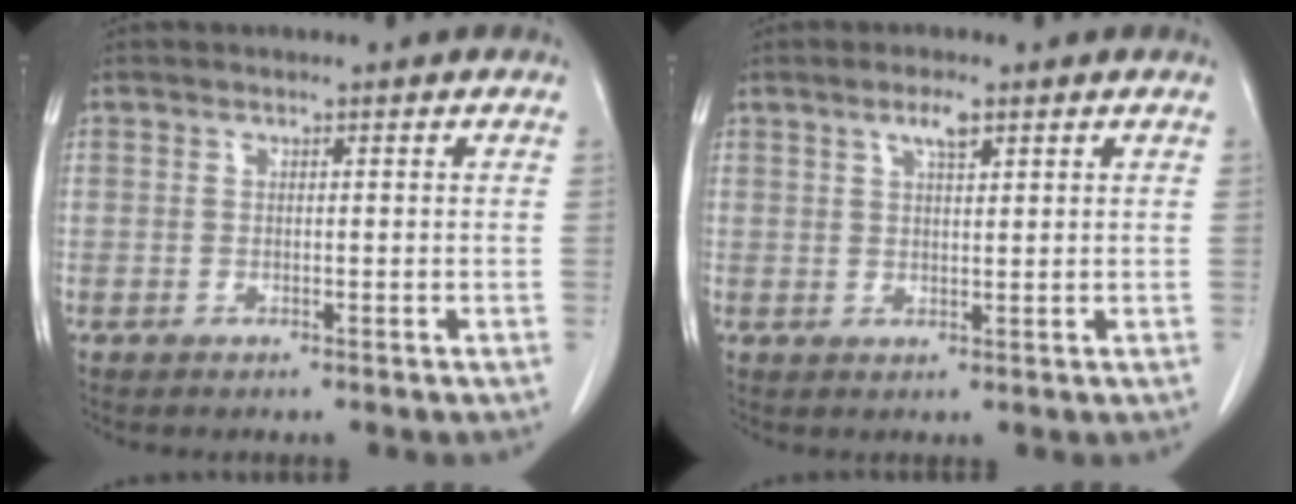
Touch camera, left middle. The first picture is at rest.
{"total": 2.9, "force": [1.8, 0.6, 2.2], "torque": [-0.044, 0.002, 0.032]}